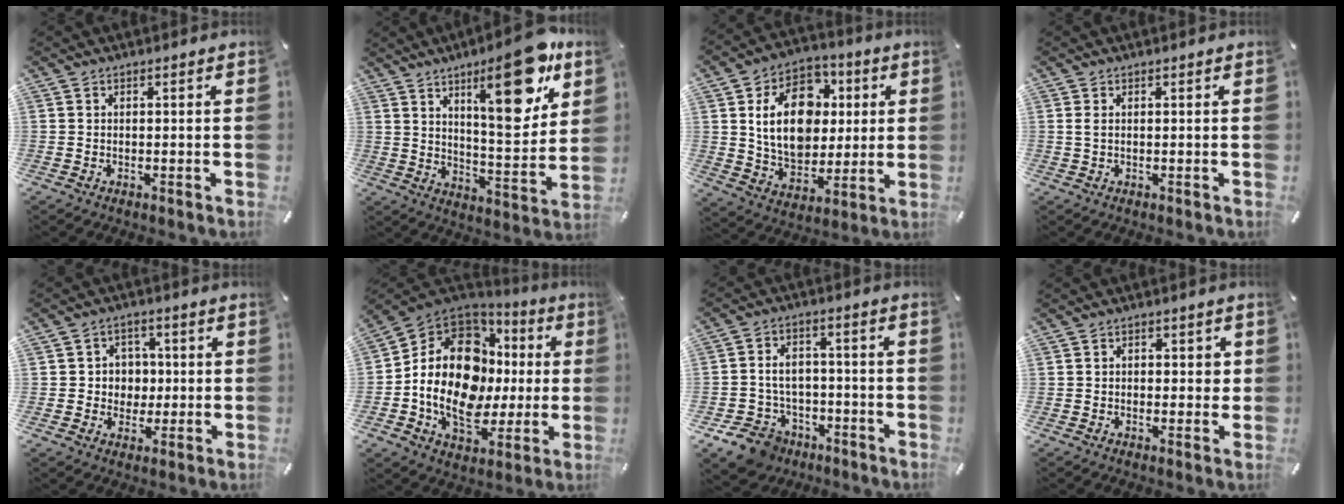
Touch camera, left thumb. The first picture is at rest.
{"total": 20.2, "force": [11.1, 7.2, 15.3], "torque": [-0.204, -0.064, 0.168]}
{"total": 17.7, "force": [3.4, 13.7, 10.7], "torque": [-0.186, 0.001, 0.064]}
{"total": 1.2, "force": [0.2, 0.4, 1.1], "torque": [-0.023, 0.002, 0.003]}
{"total": 6.0, "force": [0.0, 5.9, 1.0], "torque": [-0.014, 0.005, -0.001]}
{"total": 20.5, "force": [0.2, 15.4, 13.6], "torque": [-0.270, -0.006, 0.005]}
{"total": 10.5, "force": [-4.4, 8.7, 3.9], "torque": [-0.081, 0.034, -0.070]}
{"total": 2.6, "force": [0.0, 2.0, 1.7], "torque": [-0.010, 0.000, -0.010]}